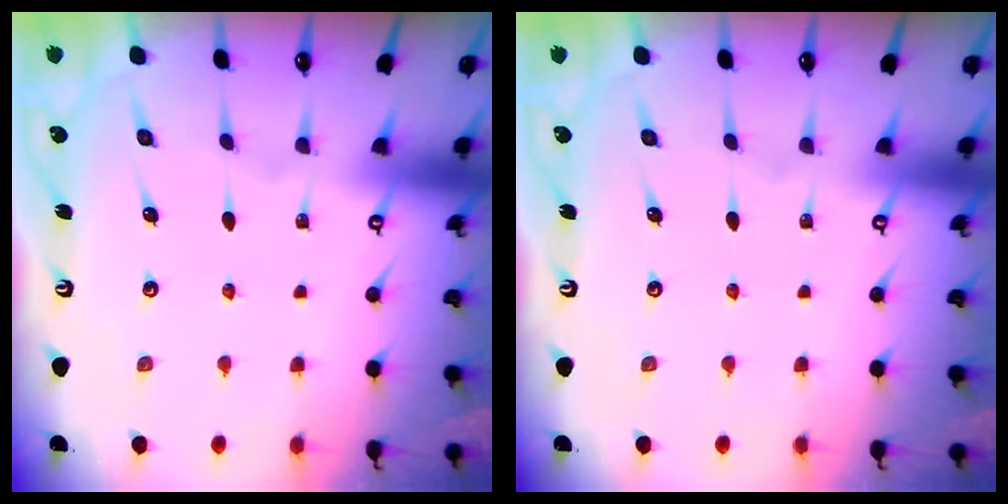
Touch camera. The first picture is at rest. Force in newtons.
{"total": 0.0}